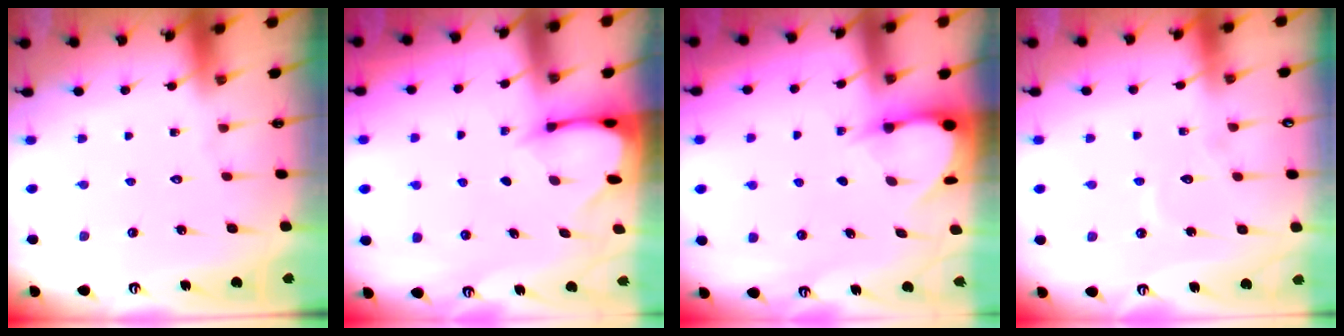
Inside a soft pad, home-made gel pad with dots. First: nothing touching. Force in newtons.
{"total": 2.4, "press": 2.4, "slide": 0.3}
{"total": 3.4, "press": 3.4, "slide": 0.4}
{"total": 5.6, "press": 5.6, "slide": 0.5}